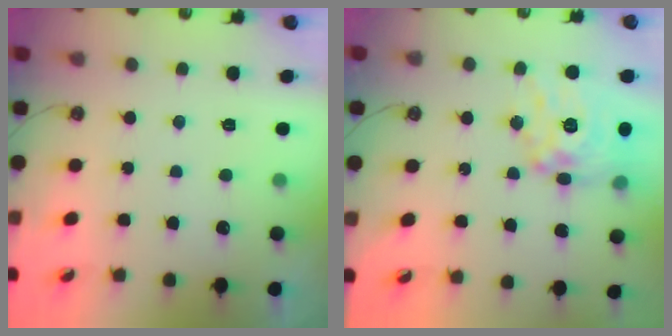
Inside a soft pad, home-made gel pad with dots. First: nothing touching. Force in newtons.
{"total": 15.6, "press": 15.5, "slide": 1.4}